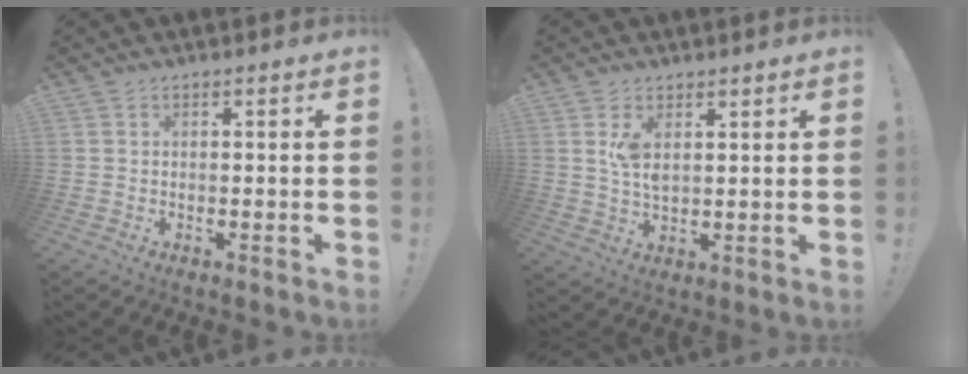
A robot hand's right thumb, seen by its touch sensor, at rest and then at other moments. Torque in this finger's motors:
{"motor_torque": [0.68, 0.69, 0.07, -0.06, 0.01]}